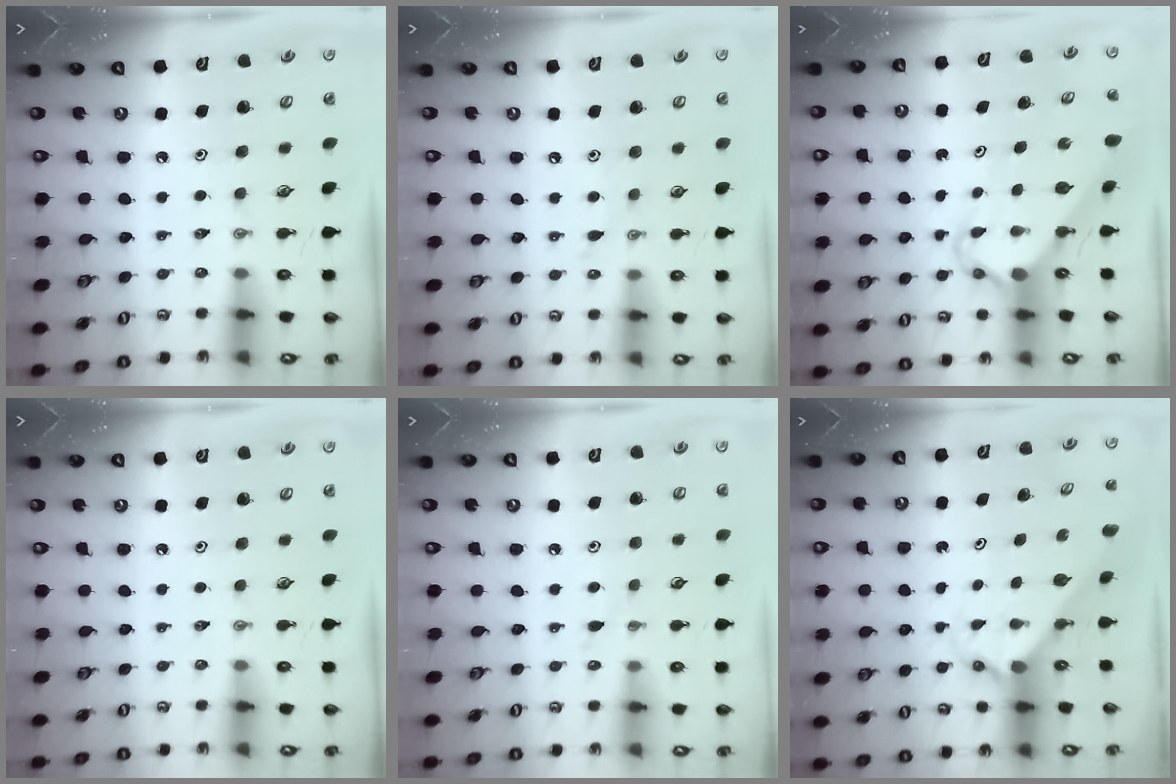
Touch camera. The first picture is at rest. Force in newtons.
{"total": 6.3, "press": 6.2, "slide": 0.7}
{"total": 4.9, "press": 4.9, "slide": 0.5}
{"total": 0.0}
{"total": 2.7, "press": 2.7, "slide": 0.3}
{"total": 1.7, "press": 1.7, "slide": 0.2}